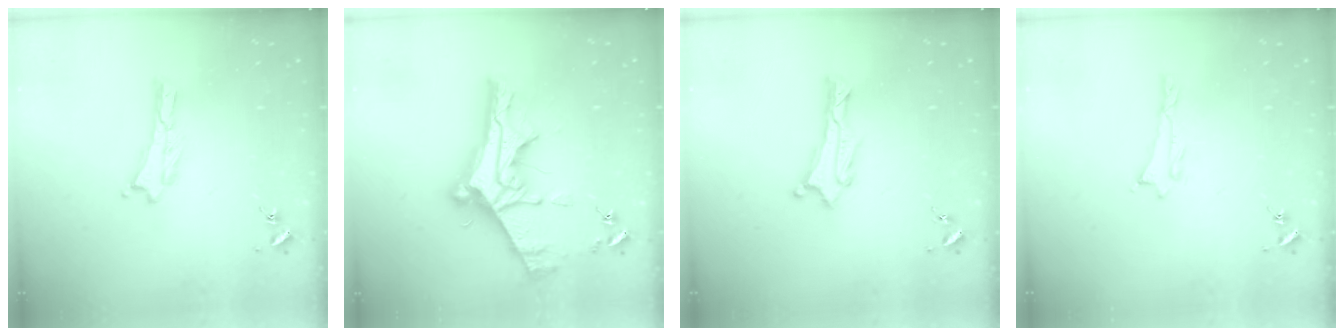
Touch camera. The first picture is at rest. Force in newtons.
{"total": 11.7, "press": 11.6, "slide": 1.1}
{"total": 0.9, "press": 0.8, "slide": 0.1}
{"total": 0.0}